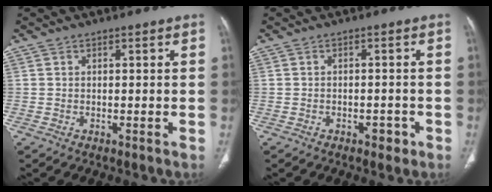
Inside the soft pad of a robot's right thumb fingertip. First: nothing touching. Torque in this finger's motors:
{"motor_torque": [0.02, 0.23, -0.10, 0.12, 0.11]}